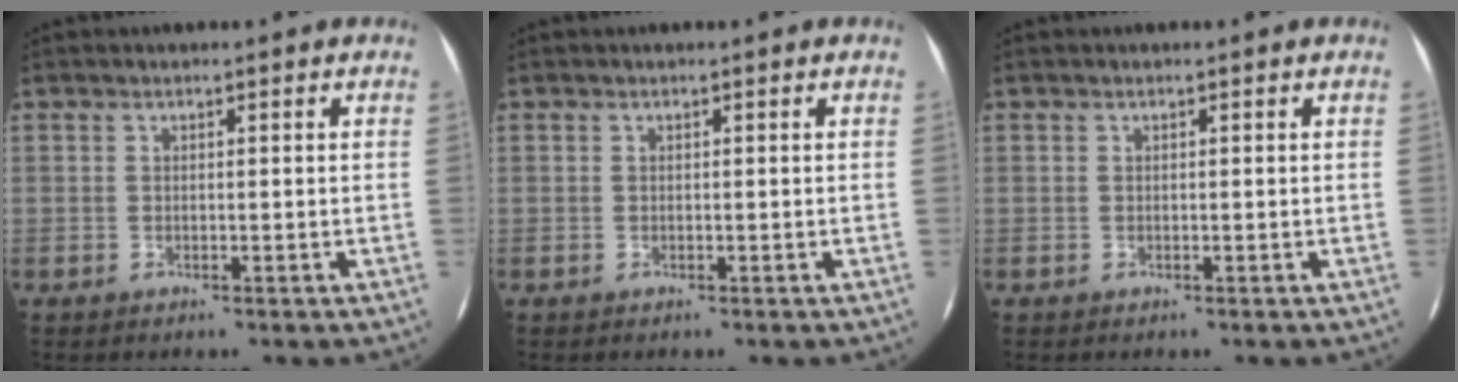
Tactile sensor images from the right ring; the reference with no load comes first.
{"total": 0.0}
{"total": 0.0}